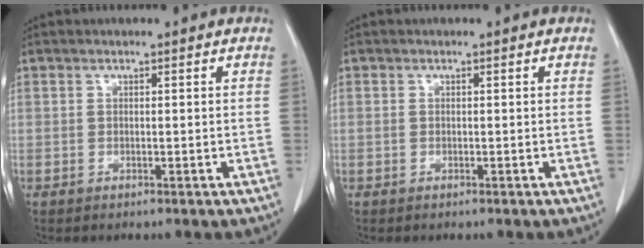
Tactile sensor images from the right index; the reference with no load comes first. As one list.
[{"total": 0.0}]